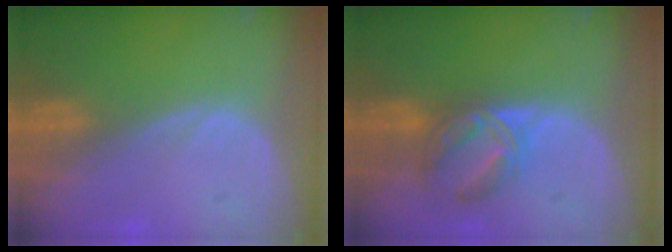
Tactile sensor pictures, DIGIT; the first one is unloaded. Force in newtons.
{"total": 5.9, "press": 5.8, "slide": 1.0}